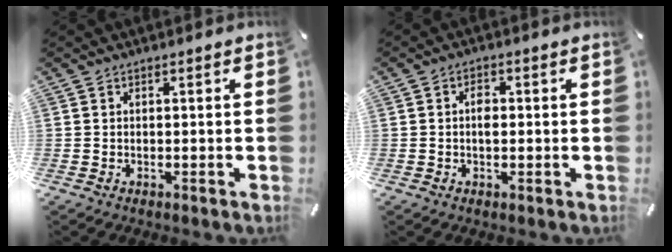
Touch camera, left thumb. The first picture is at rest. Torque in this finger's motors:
{"motor_torque": [0.05, -0.03, 0.00, -0.03, 0.01]}